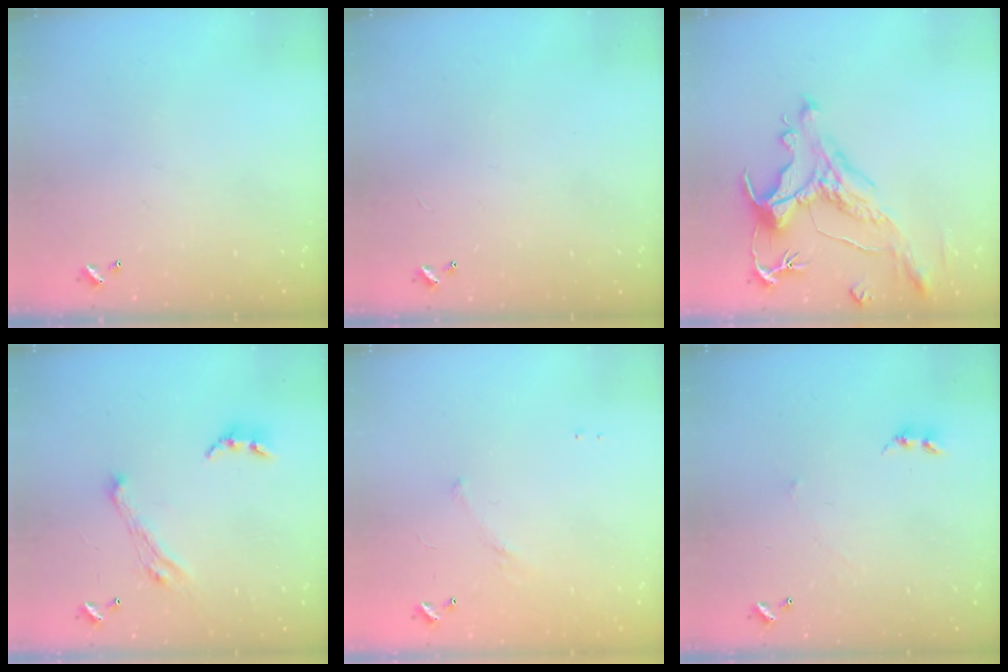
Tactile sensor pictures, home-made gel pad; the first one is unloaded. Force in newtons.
{"total": 2.8, "press": 2.8, "slide": 0.3}
{"total": 1.7, "press": 0.9, "slide": 1.4}
{"total": 7.0, "press": 6.8, "slide": 1.3}
{"total": 4.7, "press": 4.6, "slide": 0.9}
{"total": 2.3, "press": 2.3, "slide": 0.3}